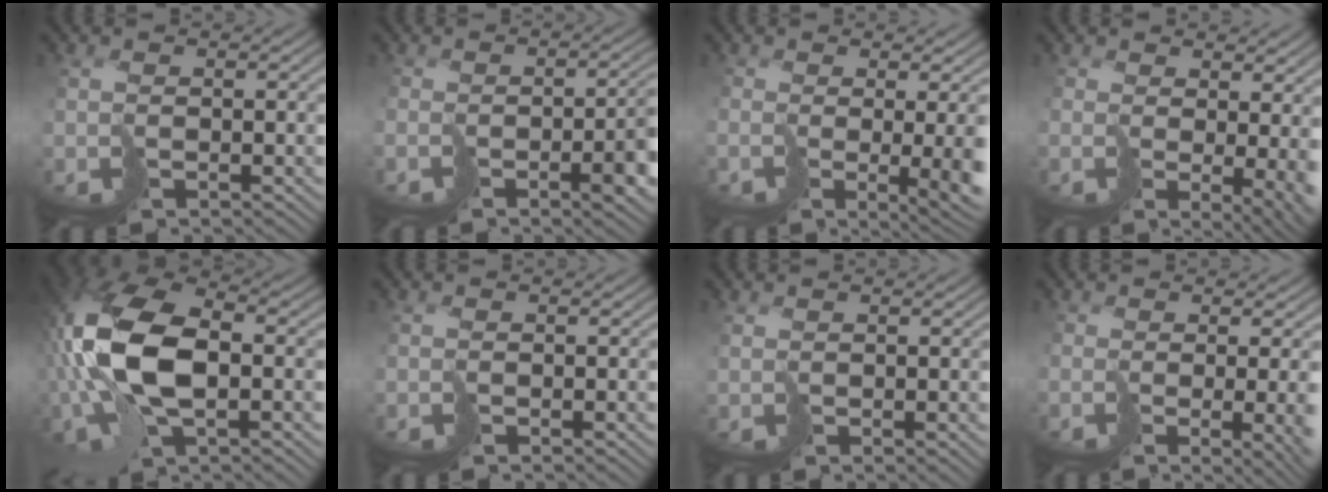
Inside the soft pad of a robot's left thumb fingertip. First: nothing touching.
{"total": 4.3, "force": [-2.7, 0.8, 3.2], "torque": [-0.027, 0.001, -0.040]}
{"total": 5.8, "force": [-1.1, 1.3, 5.5], "torque": [-0.053, -0.031, 0.012]}
{"total": 5.2, "force": [0.0, 1.5, 4.9], "torque": [-0.077, -0.021, 0.013]}
{"total": 14.5, "force": [0.3, 7.7, 12.3], "torque": [-0.292, 0.008, 0.006]}
{"total": 0.0}
{"total": 0.9, "force": [0.8, -0.3, 0.0], "torque": [-0.009, -0.002, 0.018]}
{"total": 5.6, "force": [-0.8, 1.4, 5.3], "torque": [-0.055, -0.025, 0.024]}